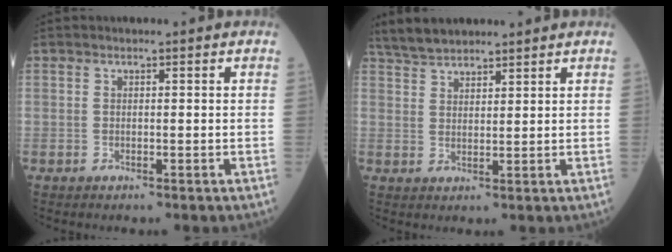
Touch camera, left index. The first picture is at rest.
{"total": 6.4, "force": [5.8, 1.4, 2.3], "torque": [-0.051, 0.026, 0.112]}